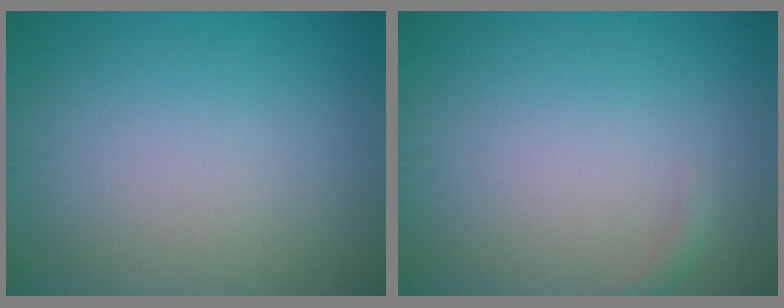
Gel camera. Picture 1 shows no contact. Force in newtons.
{"total": 0.6, "press": 0.6, "slide": 0.2}